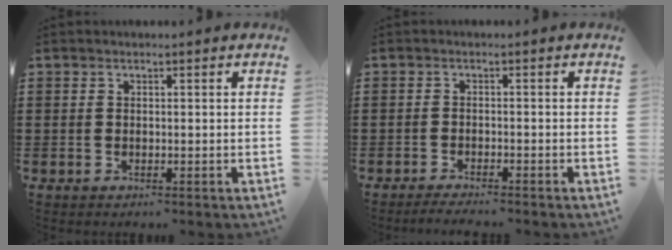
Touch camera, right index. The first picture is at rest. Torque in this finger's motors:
{"motor_torque": [1.07, 1.07, 0.04, 0.01]}